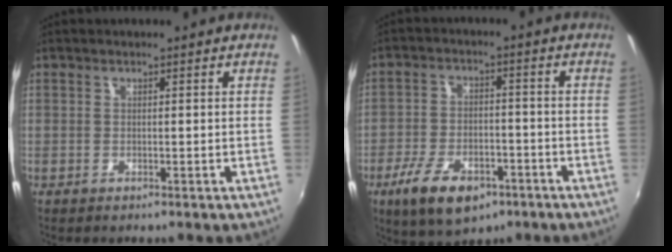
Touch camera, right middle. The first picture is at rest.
{"total": 12.4, "force": [-7.1, 6.2, 8.0], "torque": [-0.173, -0.016, -0.116]}